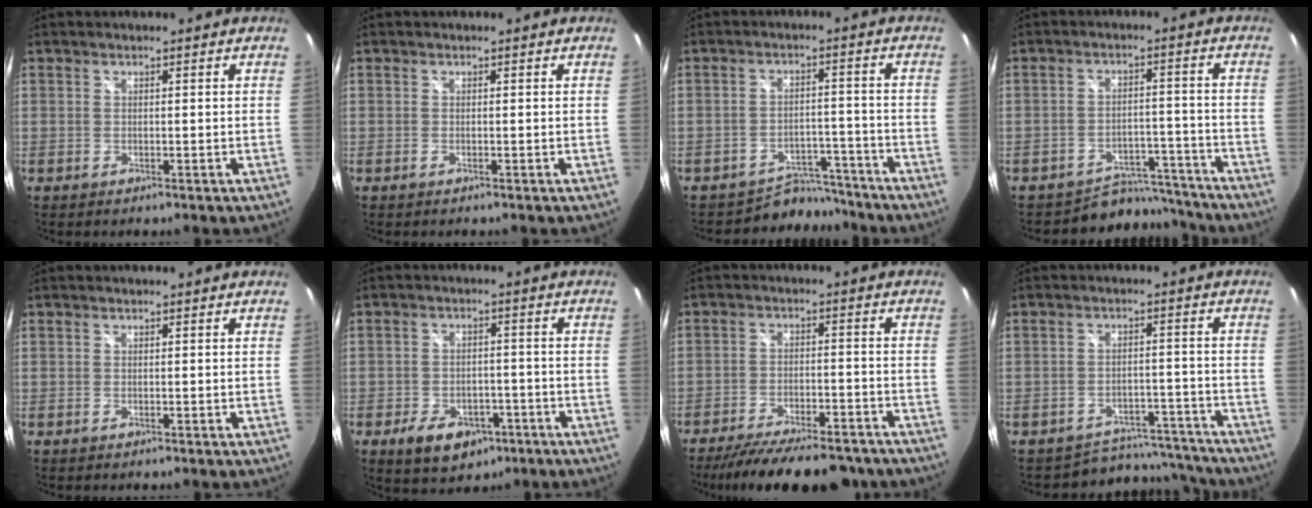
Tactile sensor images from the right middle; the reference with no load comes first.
{"total": 0.0}
{"total": 6.8, "force": [-6.3, 2.7, -0.4], "torque": [0.003, 0.020, -0.094]}
{"total": 8.8, "force": [-8.2, 3.2, -0.2], "torque": [-0.001, 0.029, -0.115]}
{"total": 0.0}
{"total": 9.2, "force": [-5.1, 6.0, 4.8], "torque": [-0.109, 0.003, -0.064]}
{"total": 19.3, "force": [-16.1, 5.5, 9.2], "torque": [-0.176, -0.023, -0.224]}
{"total": 11.4, "force": [-10.6, 4.1, 0.7], "torque": [-0.016, 0.033, -0.135]}